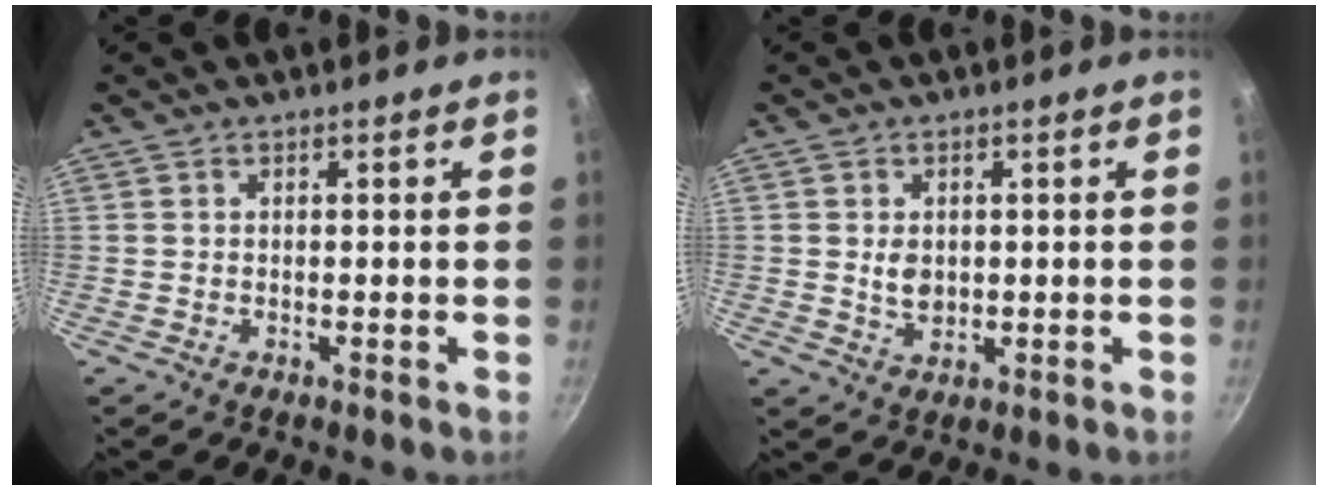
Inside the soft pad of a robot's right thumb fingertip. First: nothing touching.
{"total": 3.8, "force": [0.3, 2.9, 2.4], "torque": [-0.031, -0.003, 0.009]}